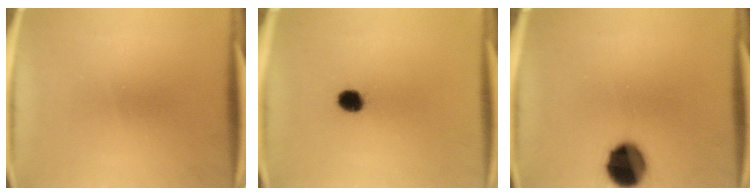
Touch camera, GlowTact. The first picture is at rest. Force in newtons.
{"total": 4.2}
{"total": 12.3}